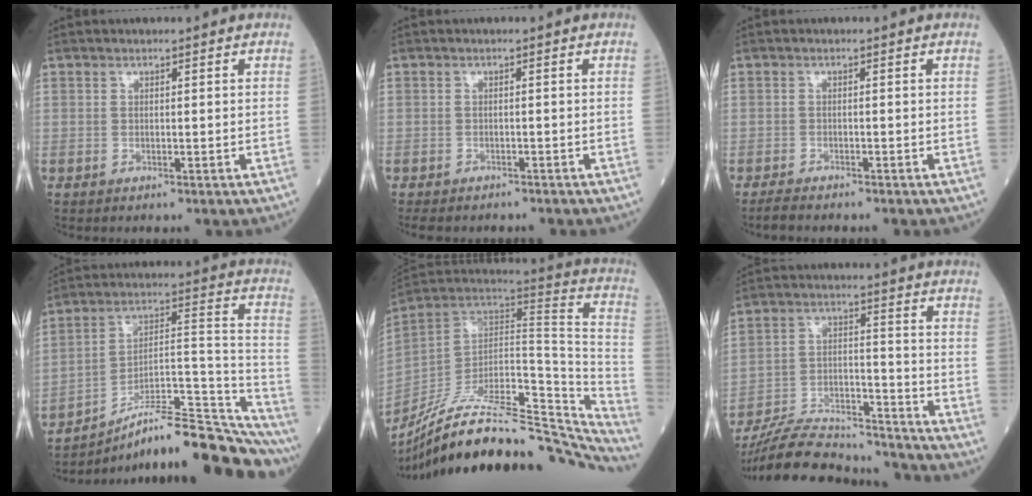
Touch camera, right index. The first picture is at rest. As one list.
[{"total": 5.3, "force": [-4.6, 2.2, 1.5], "torque": [-0.017, -0.001, -0.063]}, {"total": 2.9, "force": [-2.6, 0.3, 1.3], "torque": [-0.027, -0.006, -0.041]}, {"total": 25.1, "force": [-20.7, 3.3, 13.8], "torque": [-0.137, 0.035, -0.312]}, {"total": 36.0, "force": [-30.1, 9.9, 17.1], "torque": [-0.221, -0.017, -0.419]}, {"total": 17.8, "force": [-17.0, 2.5, 4.7], "torque": [-0.098, 0.009, -0.276]}]